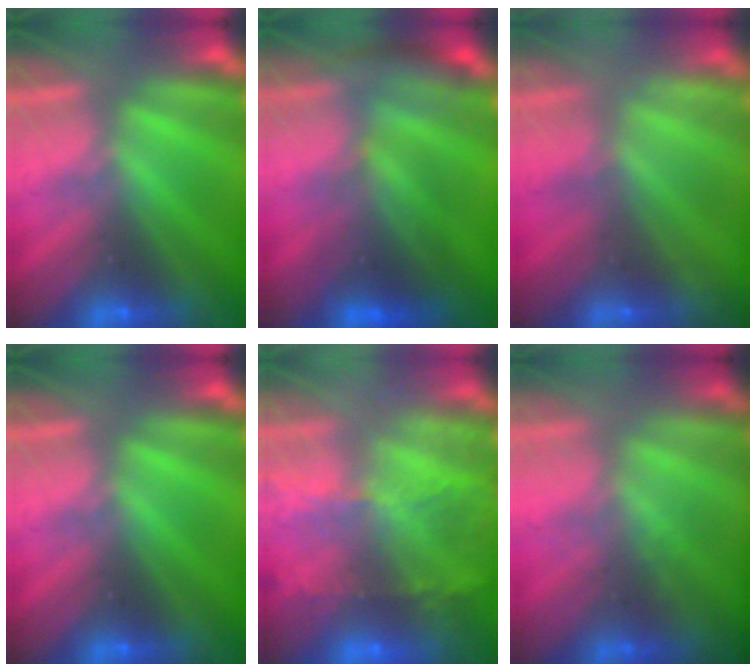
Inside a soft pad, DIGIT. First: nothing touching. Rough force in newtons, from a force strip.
{"total": 2.8}
{"total": 2.1}
{"total": 0.0}
{"total": 9.4}
{"total": 1.4}